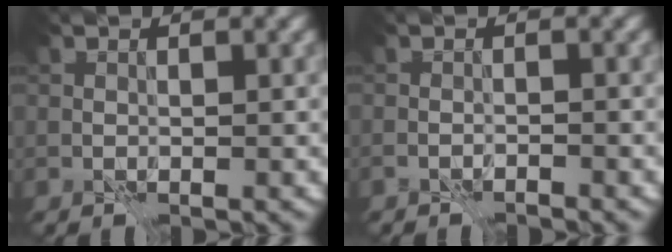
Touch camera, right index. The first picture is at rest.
{"total": 1.1, "force": [-1.1, 0.1, 0.2], "torque": [-0.002, 0.000, -0.022]}